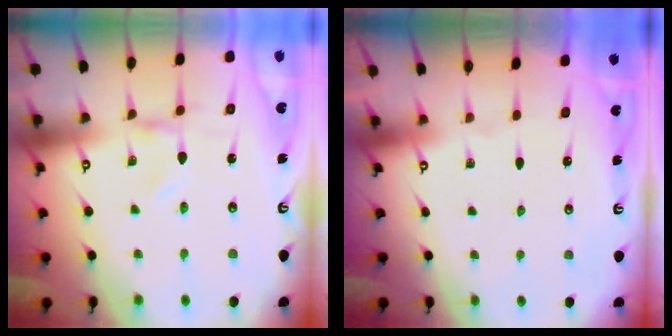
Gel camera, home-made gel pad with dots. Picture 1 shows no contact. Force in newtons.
{"total": 0.0}